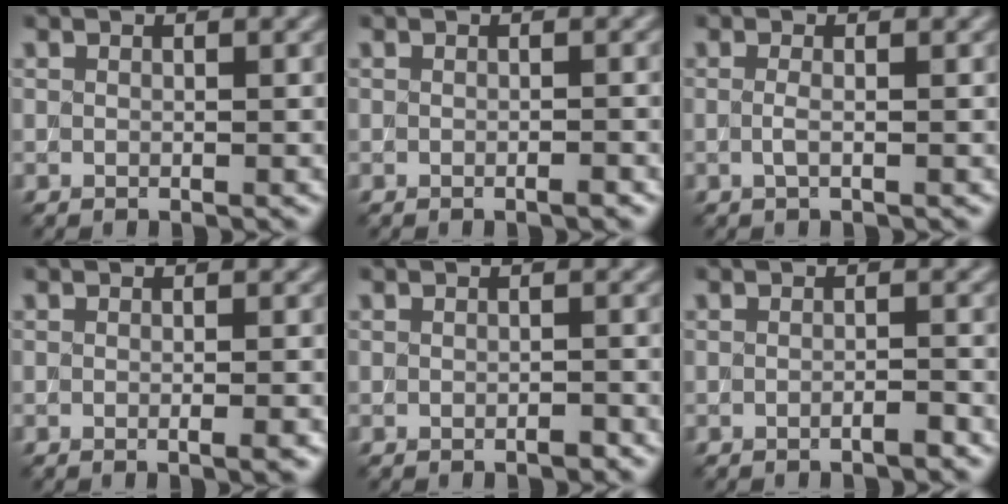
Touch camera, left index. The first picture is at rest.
{"total": 1.1, "force": [-0.3, 0.3, 1.0], "torque": [-0.008, -0.002, -0.012]}
{"total": 1.0, "force": [-0.1, 0.3, 1.0], "torque": [-0.019, -0.002, -0.005]}
{"total": 2.4, "force": [-0.2, 1.1, 2.1], "torque": [0.002, 0.004, -0.013]}
{"total": 0.7, "force": [-0.5, 0.0, 0.5], "torque": [-0.007, 0.000, -0.010]}
{"total": 1.1, "force": [-0.7, 0.2, 0.8], "torque": [-0.009, 0.002, -0.016]}